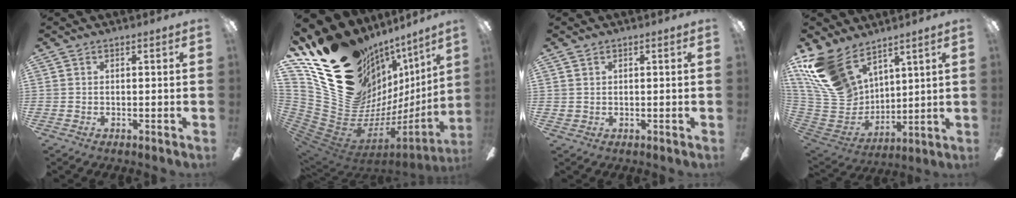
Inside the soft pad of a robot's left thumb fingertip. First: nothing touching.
{"total": 28.4, "force": [12.8, 19.8, 15.8], "torque": [-0.230, -0.129, 0.305]}
{"total": 1.3, "force": [0.7, 1.1, 0.3], "torque": [-0.007, 0.004, 0.013]}
{"total": 18.6, "force": [12.3, 10.8, 8.9], "torque": [-0.228, -0.062, 0.236]}